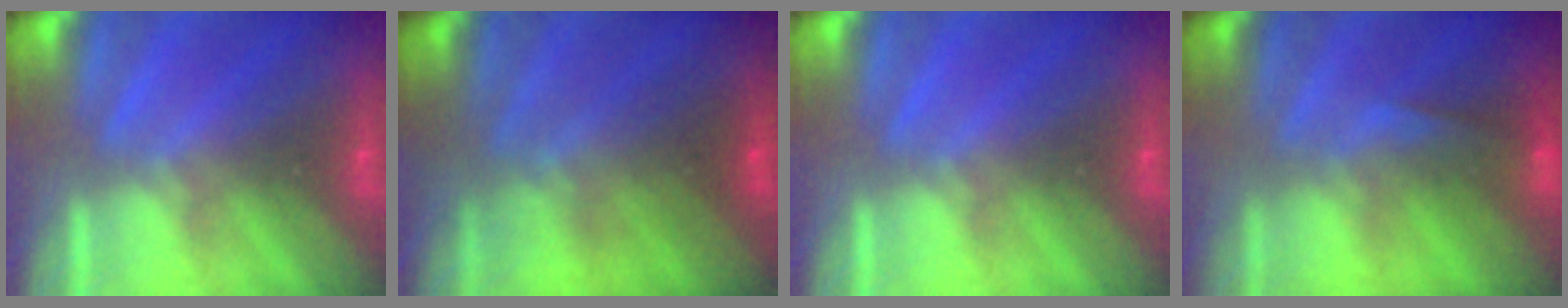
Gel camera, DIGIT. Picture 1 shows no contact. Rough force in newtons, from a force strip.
{"total": 7.2}
{"total": 0.0}
{"total": 4.7}